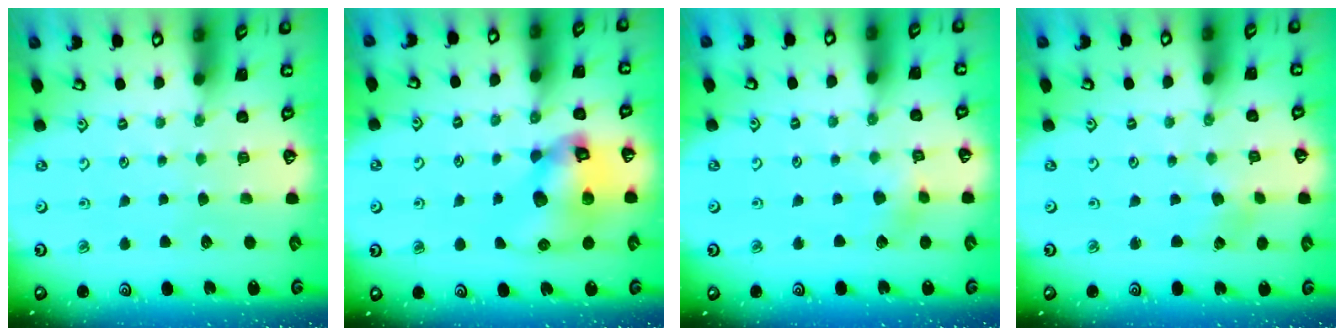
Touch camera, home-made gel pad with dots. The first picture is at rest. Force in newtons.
{"total": 13.2, "press": 13.1, "slide": 1.9}
{"total": 3.8, "press": 3.7, "slide": 0.7}
{"total": 2.6, "press": 2.6, "slide": 0.6}